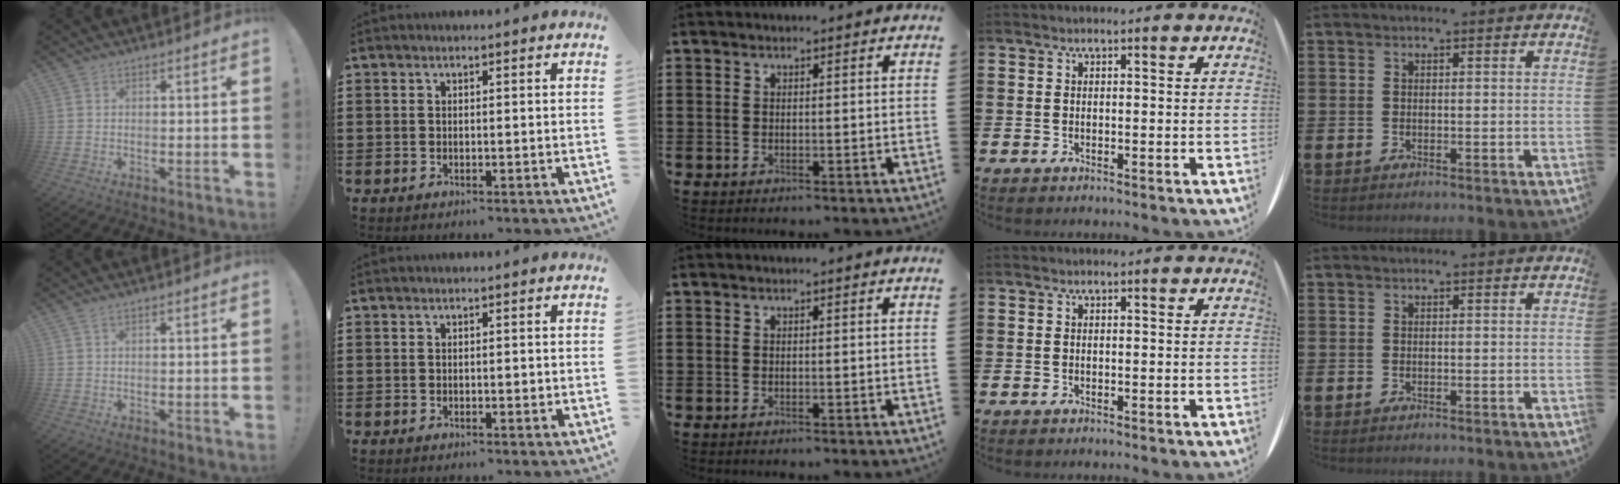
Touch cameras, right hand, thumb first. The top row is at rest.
{"thumb": {"total": 0.9, "force": [0.6, 0.2, 0.7], "torque": [-0.015, 0.002, 0.010]}, "index": {"total": 0.7, "force": [-0.1, 0.2, 0.7], "torque": [-0.013, -0.002, -0.001]}}